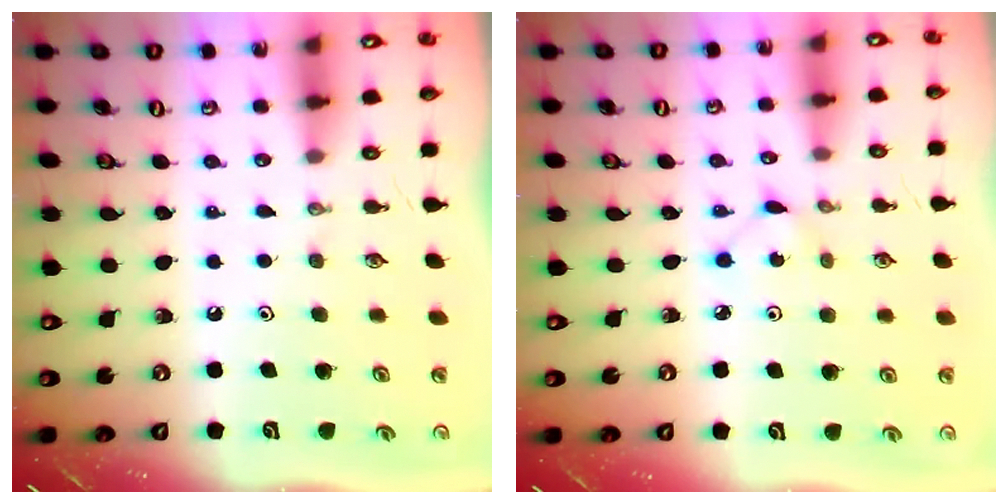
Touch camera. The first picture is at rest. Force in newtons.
{"total": 2.4, "press": 2.4, "slide": 0.3}